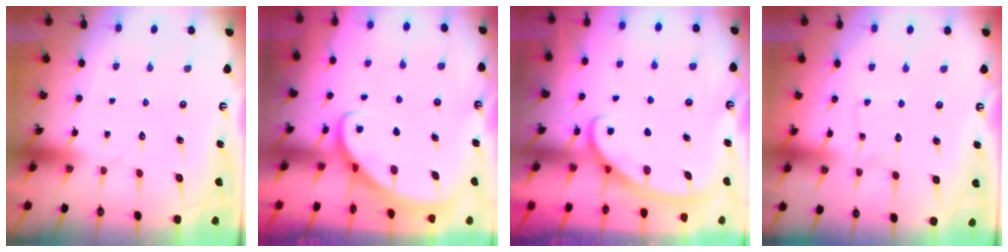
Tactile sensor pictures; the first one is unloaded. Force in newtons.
{"total": 2.6, "press": 2.6, "slide": 0.3}
{"total": 2.9, "press": 2.9, "slide": 0.4}
{"total": 4.5, "press": 4.5, "slide": 0.3}